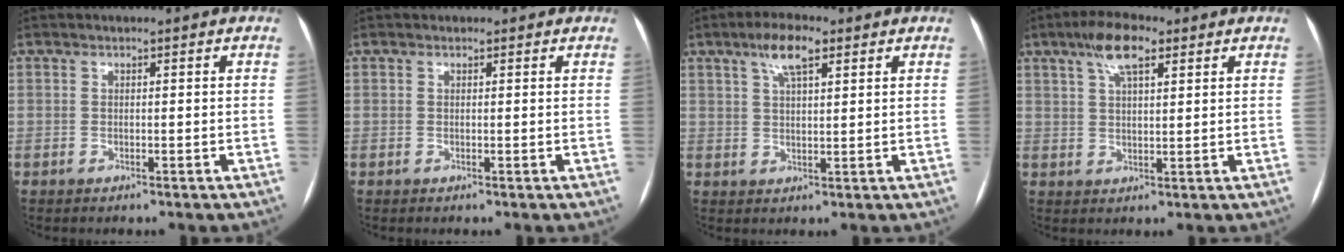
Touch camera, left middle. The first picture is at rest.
{"total": 0.8, "force": [0.6, 0.6, 0.1], "torque": [-0.002, 0.005, 0.004]}
{"total": 5.8, "force": [3.3, 1.5, 4.5], "torque": [-0.088, 0.014, 0.058]}
{"total": 6.8, "force": [3.9, 2.0, 5.2], "torque": [-0.102, 0.018, 0.068]}